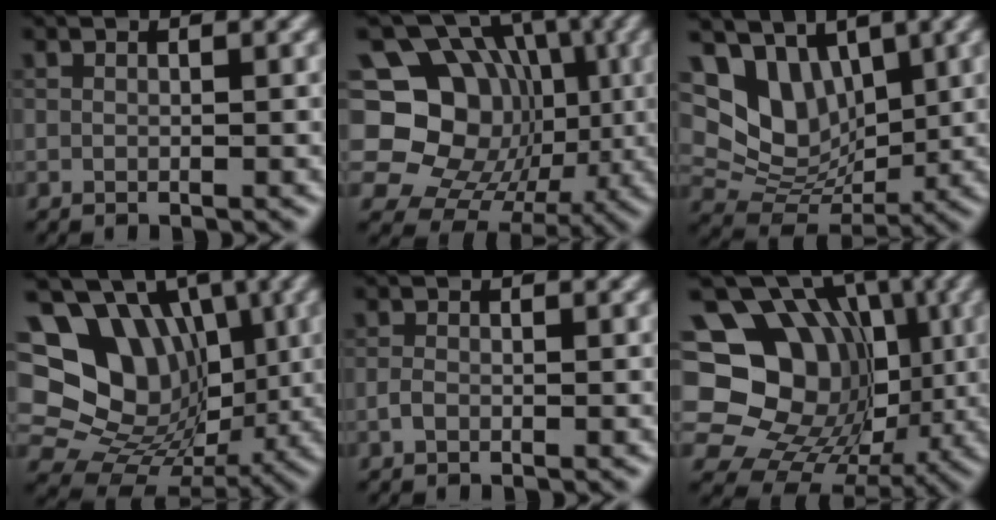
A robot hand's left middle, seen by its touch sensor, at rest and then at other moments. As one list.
[{"total": 15.8, "force": [0.6, 13.8, 7.7], "torque": [-0.120, 0.031, -0.016]}, {"total": 7.7, "force": [3.3, 5.5, 4.3], "torque": [-0.080, -0.008, 0.063]}, {"total": 17.5, "force": [4.9, 14.5, 8.4], "torque": [-0.192, 0.037, 0.082]}, {"total": 0.8, "force": [-0.4, 0.5, 0.6], "torque": [-0.011, 0.000, -0.010]}, {"total": 18.1, "force": [2.3, 15.6, 8.9], "torque": [-0.154, 0.040, 0.030]}]